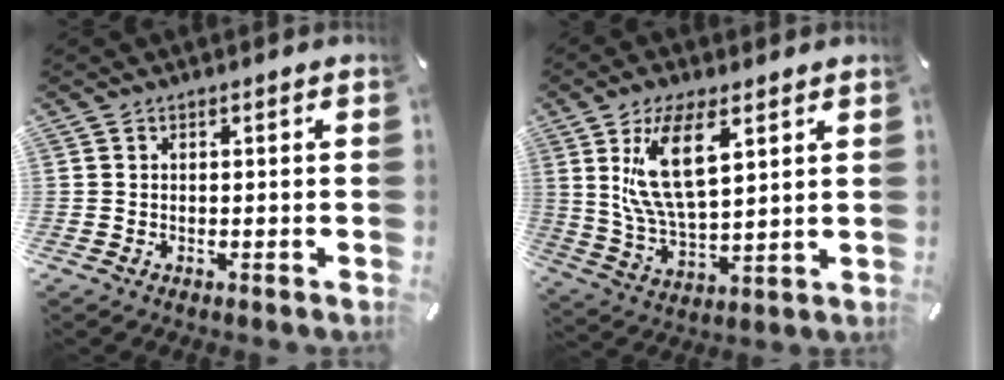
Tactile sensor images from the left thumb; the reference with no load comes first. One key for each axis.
{"total": 13.7, "fx": 6.2, "fy": 6.2, "fz": 10.6, "tx": -0.235, "ty": -0.010, "tz": 0.108}